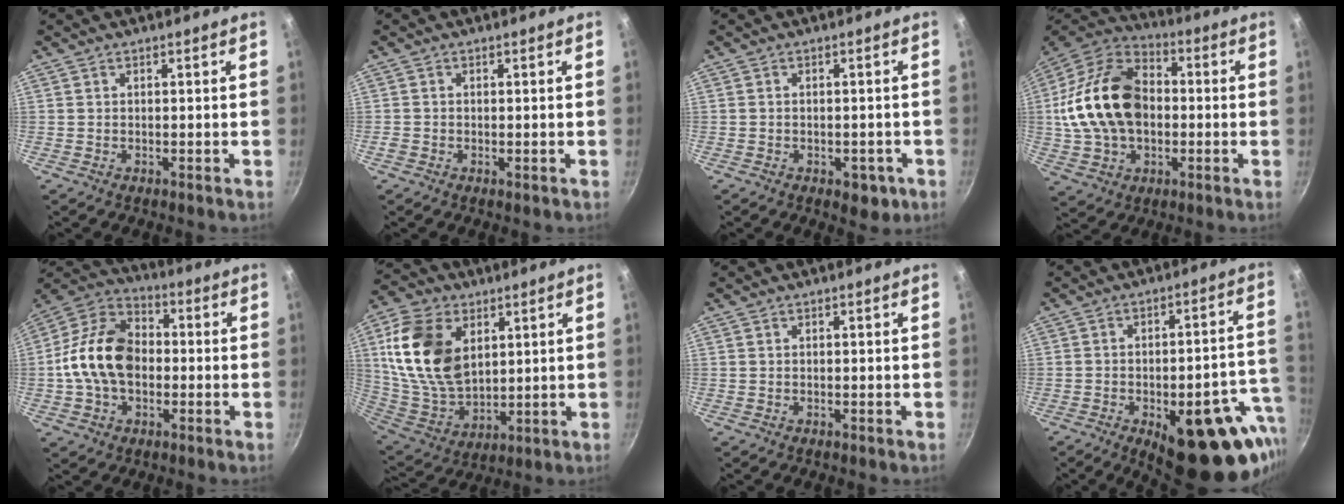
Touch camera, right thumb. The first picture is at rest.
{"total": 0.8, "force": [-0.2, 0.6, 0.4], "torque": [-0.007, 0.000, -0.006]}
{"total": 4.7, "force": [-2.0, 2.9, 3.1], "torque": [-0.019, 0.012, -0.015]}
{"total": 21.7, "force": [0.1, 15.0, 15.6], "torque": [-0.271, 0.035, -0.003]}
{"total": 15.5, "force": [-1.2, 10.9, 11.0], "torque": [-0.167, 0.033, -0.040]}
{"total": 19.1, "force": [5.7, 12.4, 13.4], "torque": [-0.235, -0.020, 0.120]}
{"total": 0.0}
{"total": 24.0, "force": [-9.6, 10.3, 19.5], "torque": [-0.182, 0.029, -0.115]}